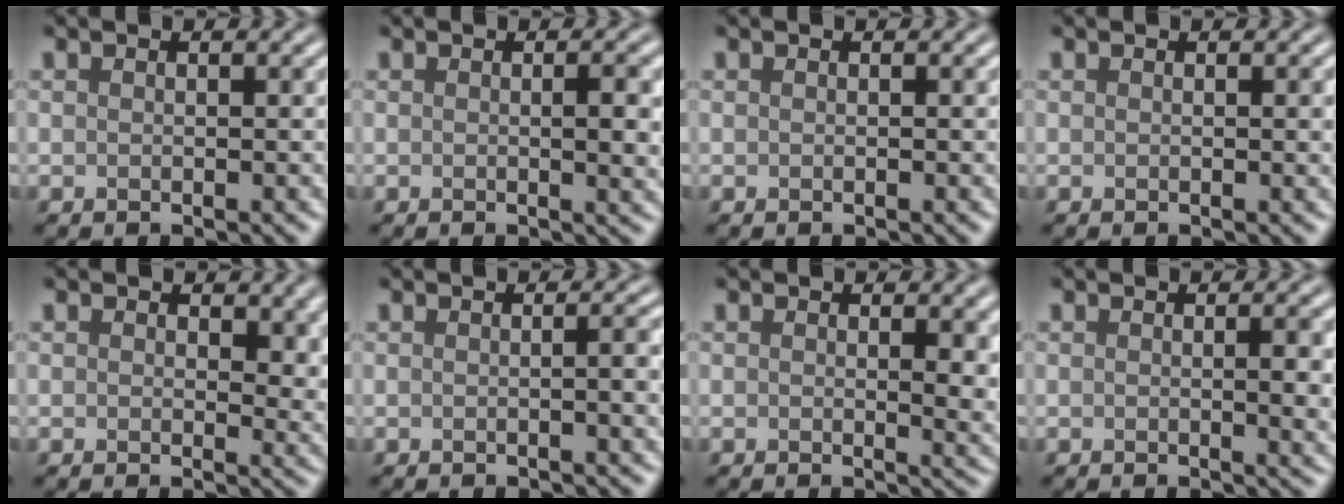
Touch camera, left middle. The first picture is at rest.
{"total": 2.3, "force": [0.1, 0.4, 2.3], "torque": [-0.031, -0.002, 0.000]}
{"total": 0.0}
{"total": 0.7, "force": [0.1, 0.1, 0.7], "torque": [-0.008, -0.001, 0.000]}
{"total": 3.4, "force": [1.0, 2.1, 2.5], "torque": [-0.028, -0.007, 0.012]}
{"total": 2.7, "force": [-0.1, 0.7, 2.6], "torque": [-0.029, 0.004, -0.003]}
{"total": 2.4, "force": [0.4, 0.7, 2.3], "torque": [-0.024, -0.006, 0.008]}
{"total": 3.1, "force": [0.1, 0.7, 3.0], "torque": [-0.035, -0.001, 0.000]}